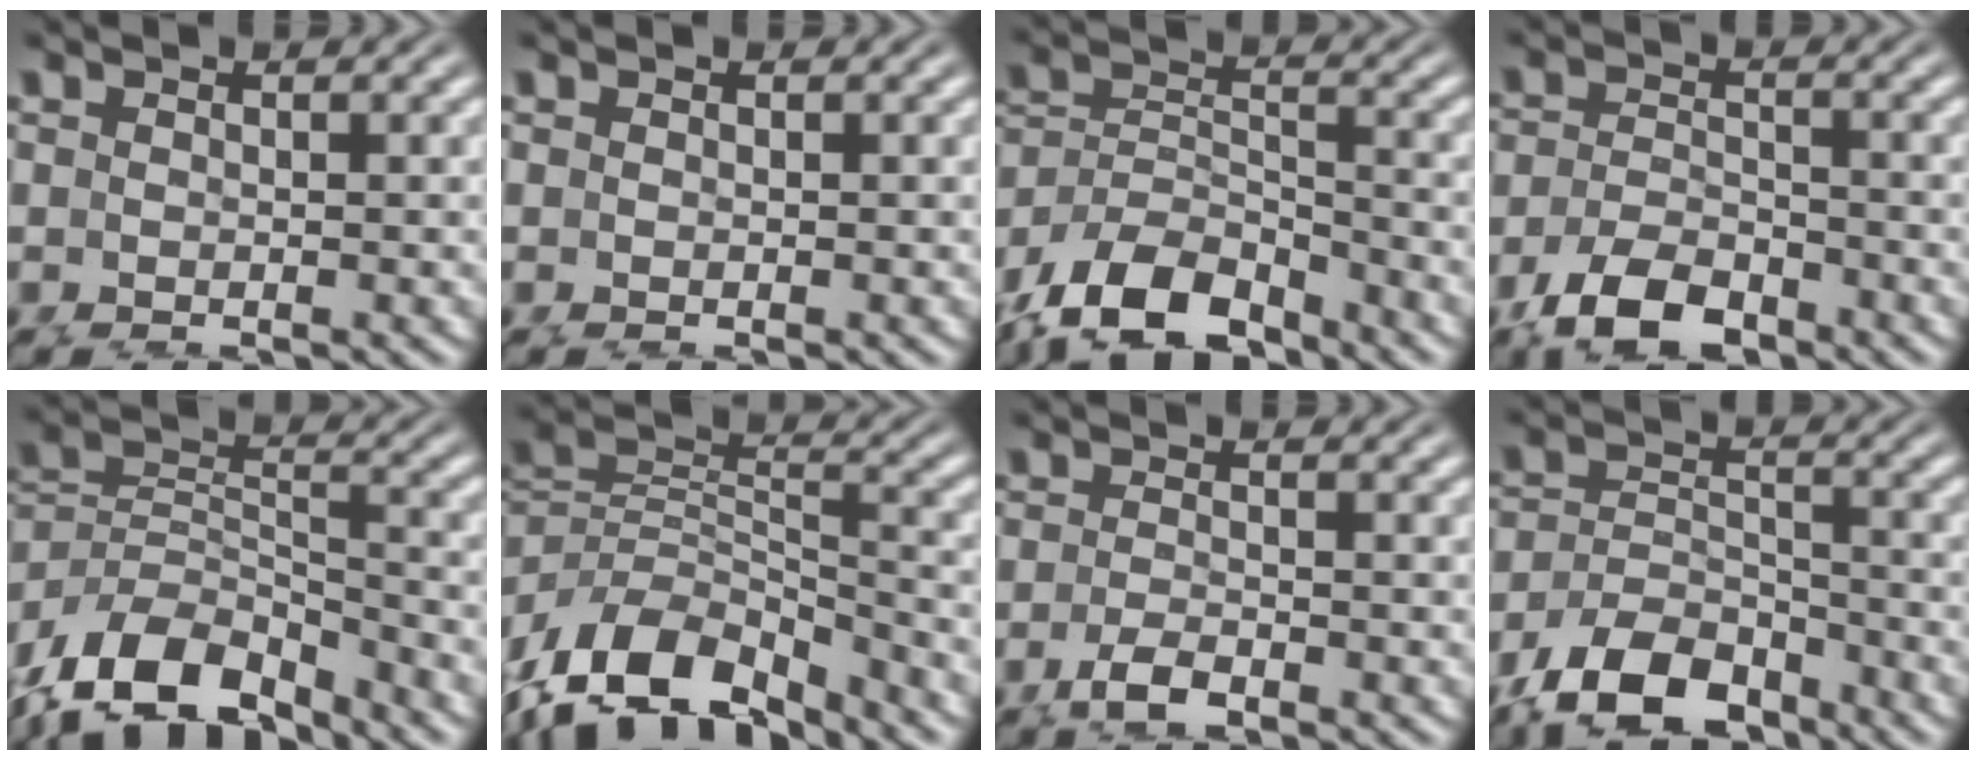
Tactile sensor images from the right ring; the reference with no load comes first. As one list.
[{"total": 0.0}, {"total": 5.8, "force": [-2.9, 4.3, 2.6], "torque": [-0.060, -0.031, -0.041]}, {"total": 4.4, "force": [-2.7, 2.9, 2.1], "torque": [-0.044, -0.026, -0.031]}, {"total": 6.6, "force": [-3.2, 4.9, 3.1], "torque": [-0.070, -0.033, -0.042]}, {"total": 8.0, "force": [-3.6, 5.6, 4.4], "torque": [-0.093, -0.036, -0.042]}, {"total": 1.0, "force": [-0.7, 0.2, 0.7], "torque": [-0.013, -0.009, -0.005]}, {"total": 6.8, "force": [-4.2, 4.7, 2.6], "torque": [-0.062, -0.039, -0.060]}]